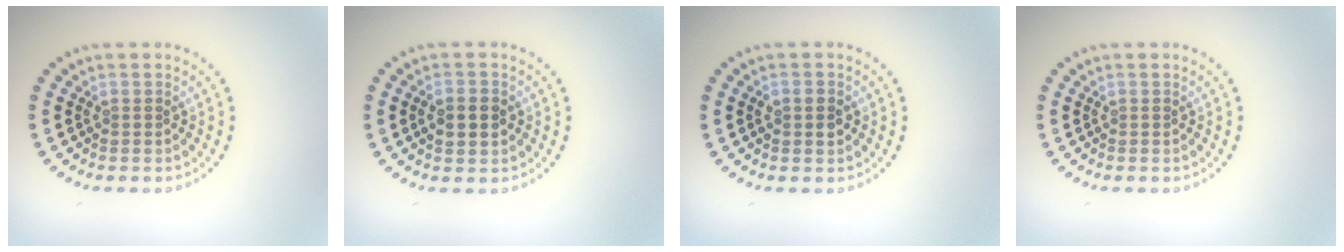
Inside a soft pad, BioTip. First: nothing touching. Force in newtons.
{"total": 3.2, "press": 3.2, "slide": 0.2}
{"total": 1.8, "press": 1.8, "slide": 0.2}
{"total": 0.0}